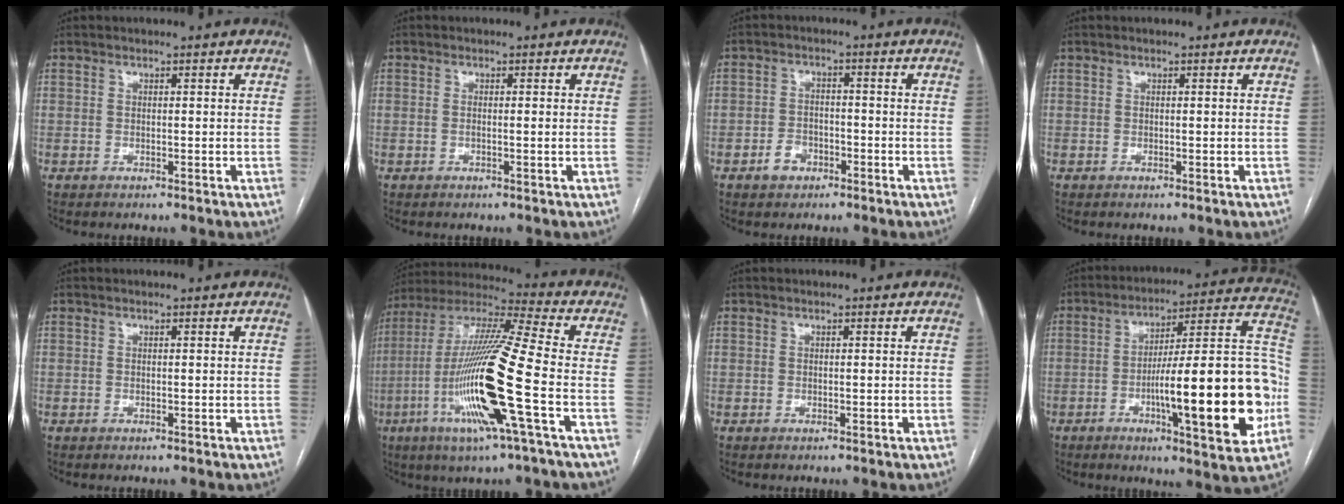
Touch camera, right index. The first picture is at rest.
{"total": 0.8, "force": [0.0, -0.1, 0.8], "torque": [-0.017, -0.002, 0.001]}
{"total": 3.5, "force": [-1.9, 2.5, 1.5], "torque": [-0.024, 0.009, -0.028]}
{"total": 0.0}
{"total": 0.0}
{"total": 19.8, "force": [-5.9, -0.2, 18.9], "torque": [-0.394, -0.021, -0.121]}
{"total": 0.0}
{"total": 23.6, "force": [-5.7, 2.9, 22.8], "torque": [-0.287, 0.017, -0.078]}